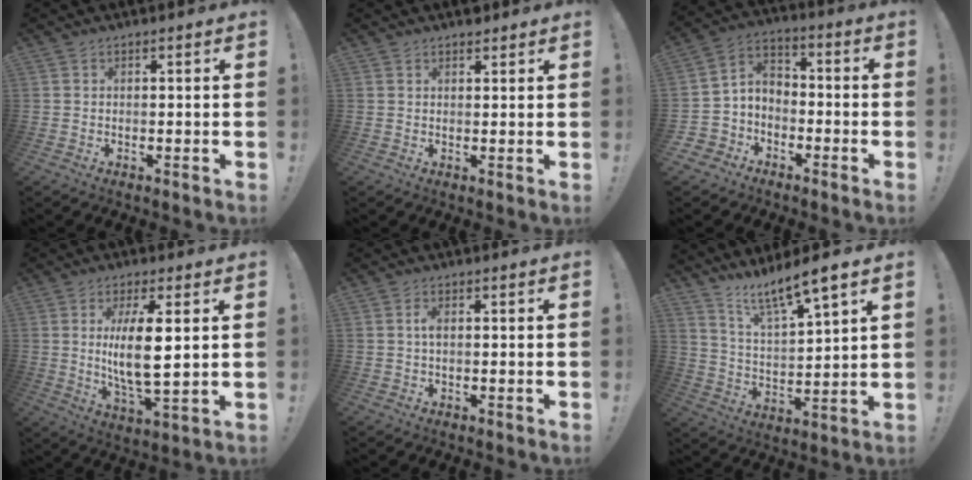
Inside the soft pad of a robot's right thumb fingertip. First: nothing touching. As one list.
[{"total": 1.8, "force": [1.5, 0.8, 0.5], "torque": [0.003, -0.008, 0.026]}, {"total": 6.9, "force": [-3.5, 5.8, 1.4], "torque": [-0.033, 0.026, -0.061]}, {"total": 12.3, "force": [2.0, 3.4, 11.6], "torque": [-0.230, -0.017, 0.027]}, {"total": 2.0, "force": [0.1, 0.7, 1.9], "torque": [-0.033, 0.004, -0.002]}, {"total": 10.3, "force": [8.8, 0.6, 5.3], "torque": [-0.095, -0.072, 0.146]}]